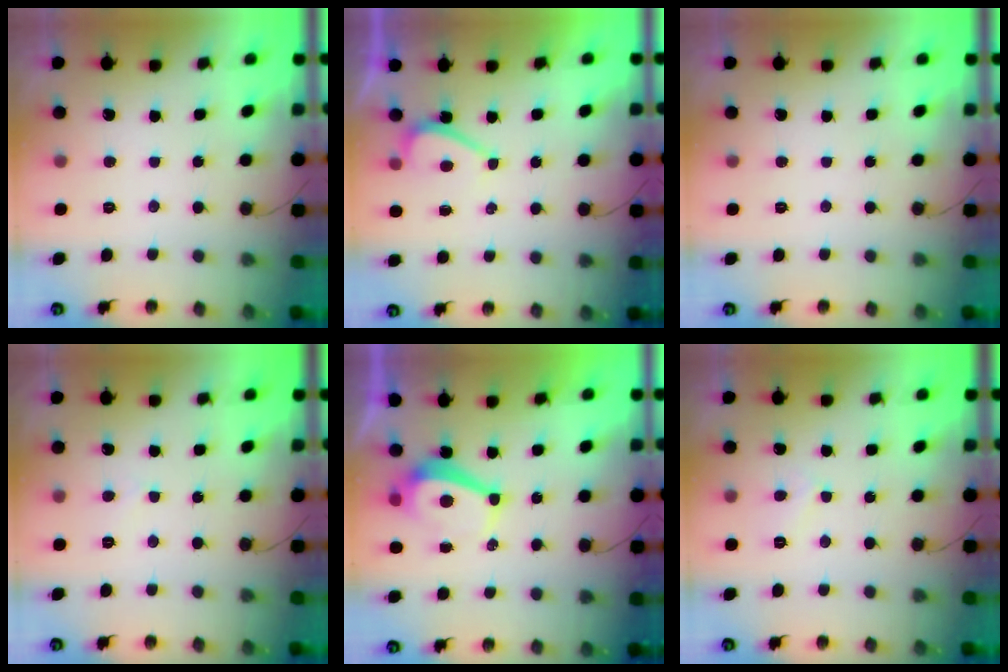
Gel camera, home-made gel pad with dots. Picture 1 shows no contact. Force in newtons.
{"total": 2.2, "press": 2.2, "slide": 0.5}
{"total": 0.0}
{"total": 2.1, "press": 2.1, "slide": 0.2}
{"total": 4.9, "press": 4.9, "slide": 0.5}
{"total": 3.5, "press": 3.5, "slide": 0.5}